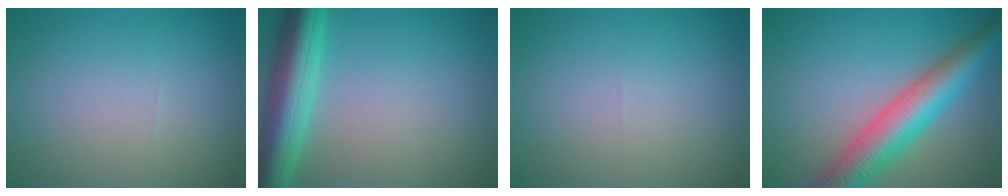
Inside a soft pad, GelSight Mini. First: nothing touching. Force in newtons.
{"total": 7.4, "press": 7.4, "slide": 0.6}
{"total": 0.0}
{"total": 8.1, "press": 8.1, "slide": 0.2}